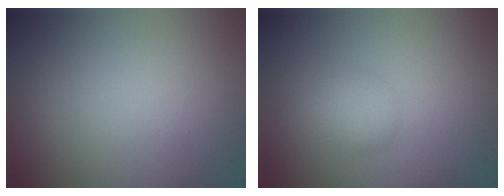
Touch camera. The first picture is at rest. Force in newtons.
{"total": 2.1, "press": 2.1, "slide": 0.0}